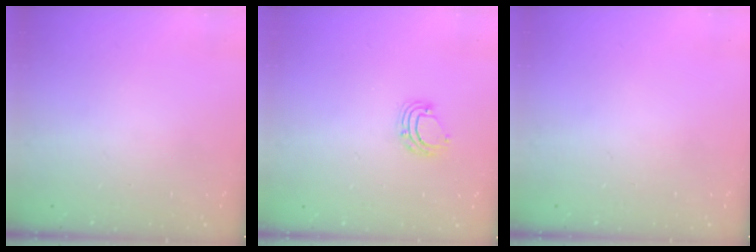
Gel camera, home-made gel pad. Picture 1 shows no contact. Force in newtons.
{"total": 6.9, "press": 6.8, "slide": 0.9}
{"total": 0.0}